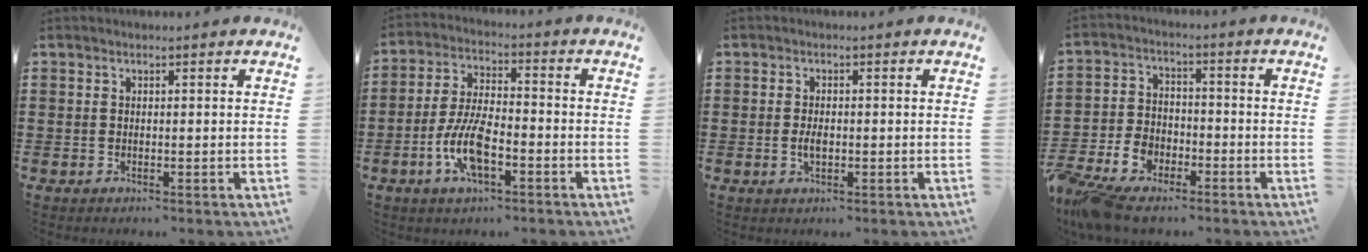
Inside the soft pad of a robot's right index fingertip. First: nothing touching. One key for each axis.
{"total": 9.0, "fx": -3.4, "fy": 3.5, "fz": 7.5, "tx": -0.170, "ty": -0.006, "tz": -0.066}
{"total": 2.3, "fx": -0.4, "fy": 1.0, "fz": 2.0, "tx": -0.038, "ty": 0.001, "tz": -0.007}
{"total": 6.9, "fx": -4.6, "fy": 4.0, "fz": 3.1, "tx": -0.088, "ty": 0.008, "tz": -0.094}